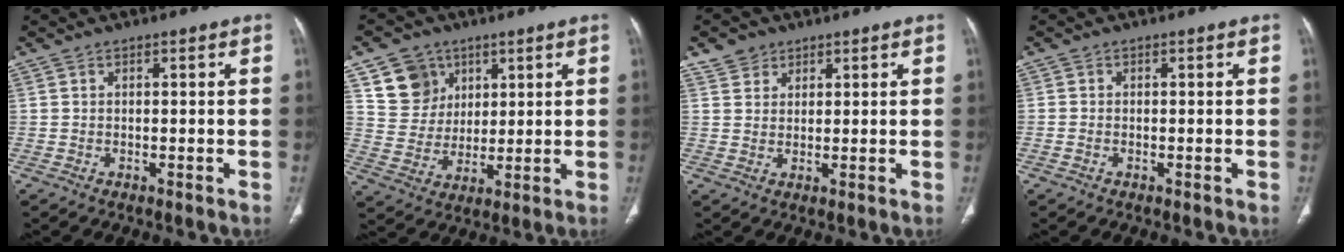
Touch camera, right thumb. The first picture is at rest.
{"total": 9.8, "force": [4.9, 8.1, 2.4], "torque": [-0.006, -0.021, 0.101]}
{"total": 3.6, "force": [2.4, 2.7, 0.5], "torque": [0.008, -0.009, 0.041]}
{"total": 0.7, "force": [-0.2, 0.5, 0.3], "torque": [-0.008, 0.001, -0.004]}